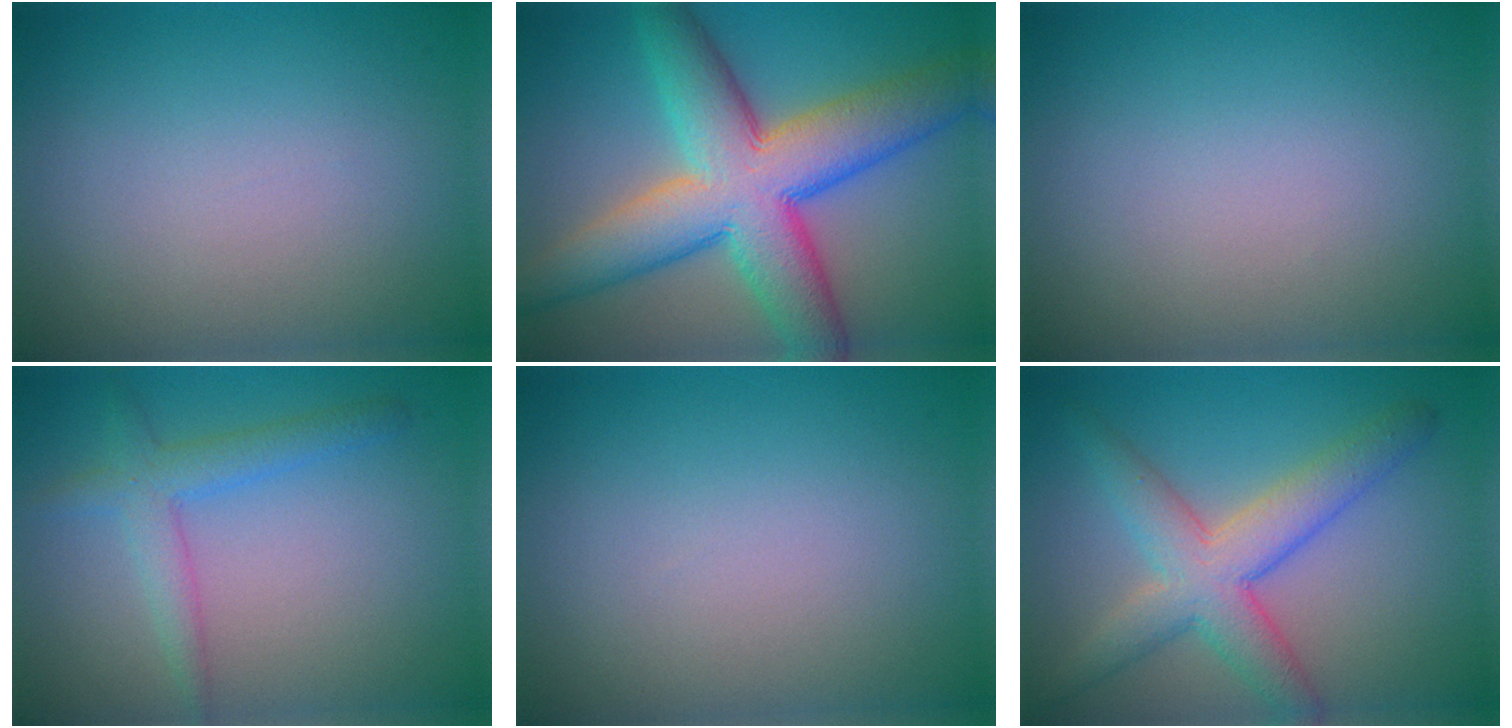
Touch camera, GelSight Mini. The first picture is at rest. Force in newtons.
{"total": 10.9, "press": 10.9, "slide": 0.1}
{"total": 0.0}
{"total": 2.8, "press": 2.8, "slide": 0.2}
{"total": 0.0}
{"total": 5.6, "press": 5.6, "slide": 0.2}